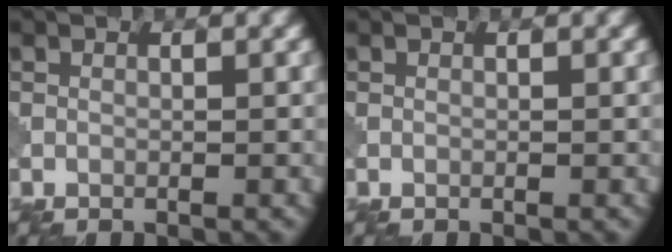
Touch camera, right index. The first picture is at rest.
{"total": 0.0}